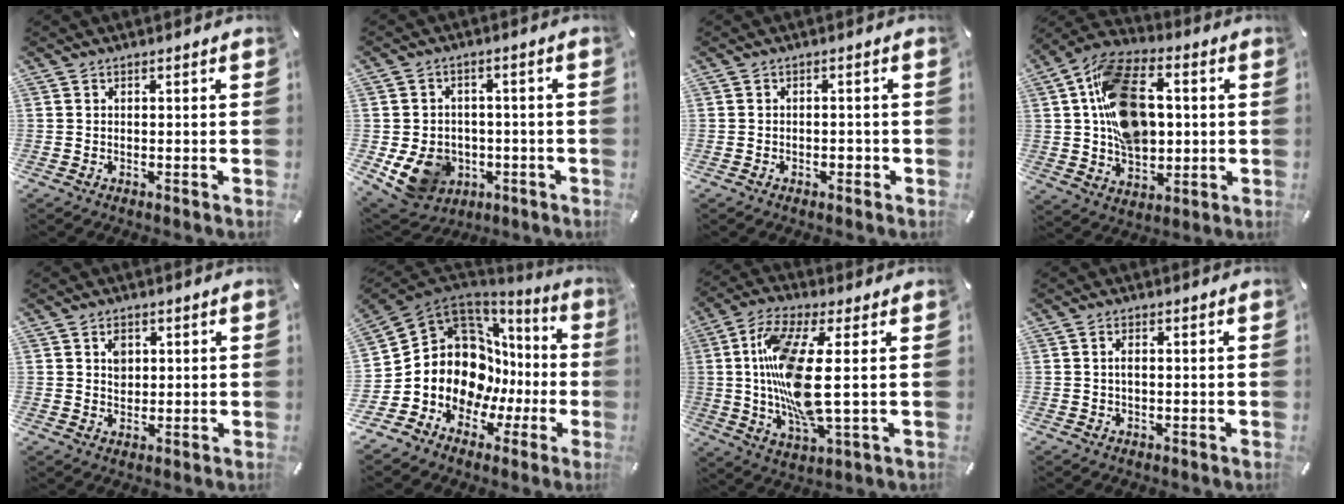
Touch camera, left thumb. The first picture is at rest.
{"total": 10.7, "force": [-3.1, 9.1, 4.8], "torque": [-0.110, 0.015, -0.051]}
{"total": 1.6, "force": [-0.9, 1.1, 0.8], "torque": [-0.016, 0.002, -0.018]}
{"total": 19.8, "force": [2.7, 13.8, 13.9], "torque": [-0.243, 0.014, 0.052]}
{"total": 3.4, "force": [1.0, 2.8, 1.6], "torque": [-0.013, -0.004, 0.012]}
{"total": 14.1, "force": [1.2, 12.5, 6.4], "torque": [-0.121, -0.051, 0.035]}
{"total": 16.2, "force": [1.2, 4.4, 15.5], "torque": [-0.327, -0.021, 0.015]}
{"total": 1.7, "force": [0.1, 0.7, 1.6], "torque": [-0.031, 0.002, 0.000]}